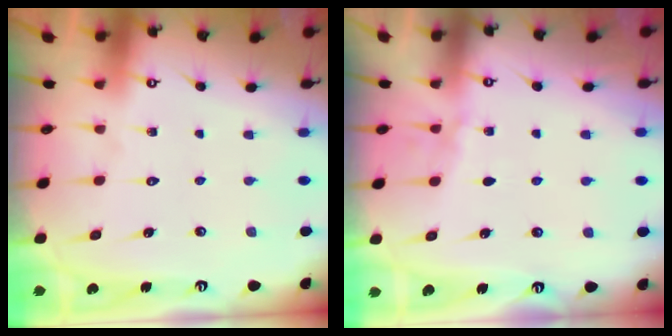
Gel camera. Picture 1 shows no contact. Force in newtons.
{"total": 2.7, "press": 2.7, "slide": 0.4}